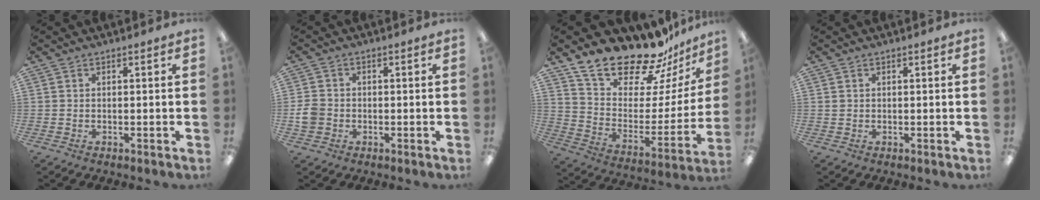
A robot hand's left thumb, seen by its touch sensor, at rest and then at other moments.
{"total": 4.0, "force": [-0.7, 3.4, 1.9], "torque": [-0.045, 0.004, -0.016]}
{"total": 22.0, "force": [18.9, 7.8, 8.1], "torque": [-0.140, -0.143, 0.335]}
{"total": 0.6, "force": [0.2, 0.5, 0.2], "torque": [-0.004, 0.004, 0.004]}